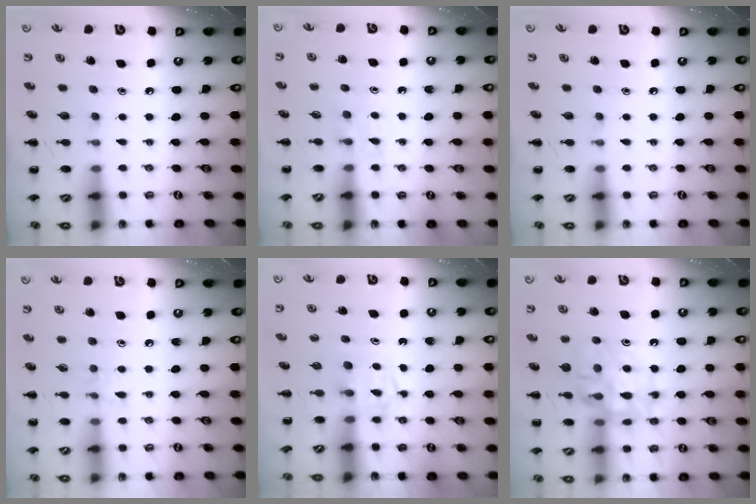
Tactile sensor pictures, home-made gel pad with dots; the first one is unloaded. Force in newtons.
{"total": 2.8, "press": 2.5, "slide": 1.1}
{"total": 0.0}
{"total": 5.9, "press": 5.7, "slide": 1.5}
{"total": 2.7, "press": 2.4, "slide": 1.1}
{"total": 13.9, "press": 13.7, "slide": 2.1}